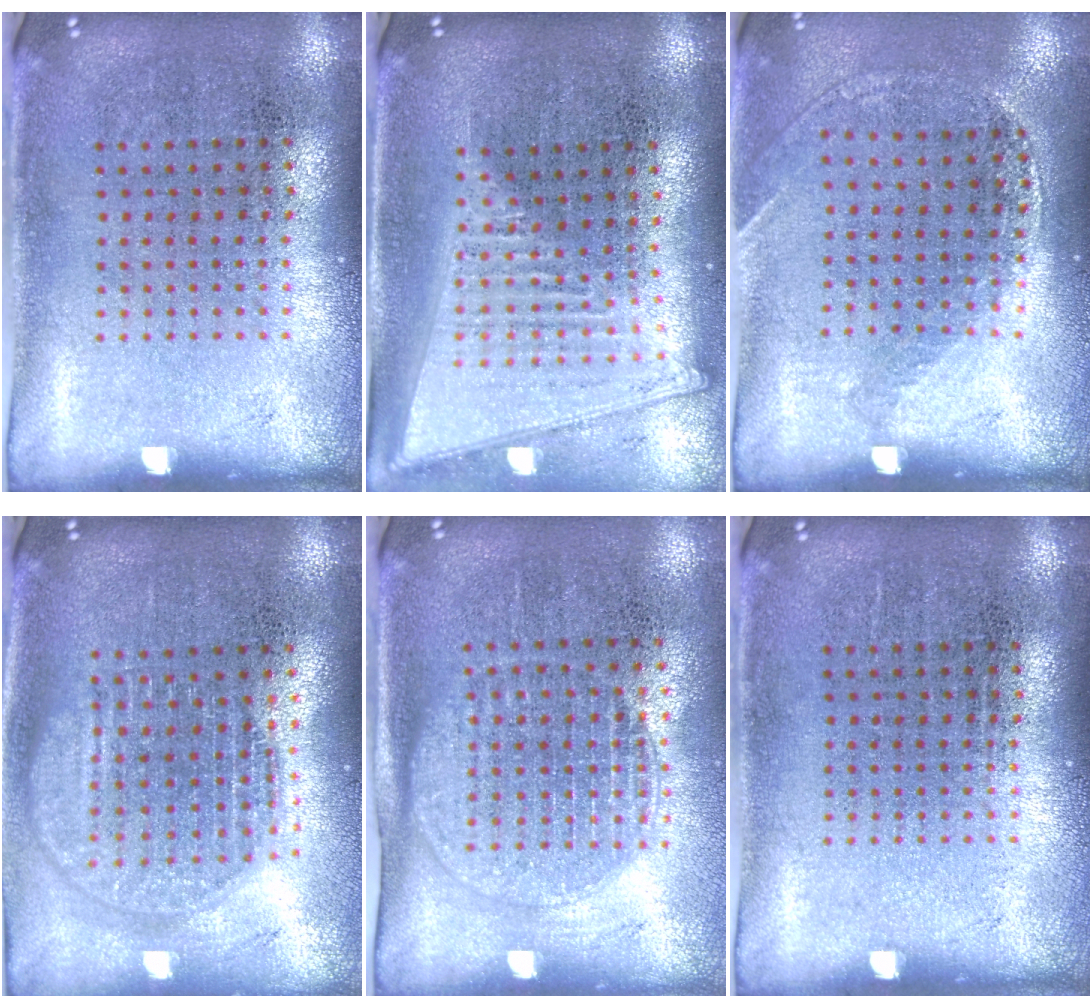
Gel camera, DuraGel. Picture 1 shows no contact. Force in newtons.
{"total": 2.0, "press": 1.7, "slide": 1.0}
{"total": 1.2, "press": 1.1, "slide": 0.4}
{"total": 1.8, "press": 1.5, "slide": 1.0}
{"total": 1.5, "press": 1.3, "slide": 0.8}
{"total": 0.0}